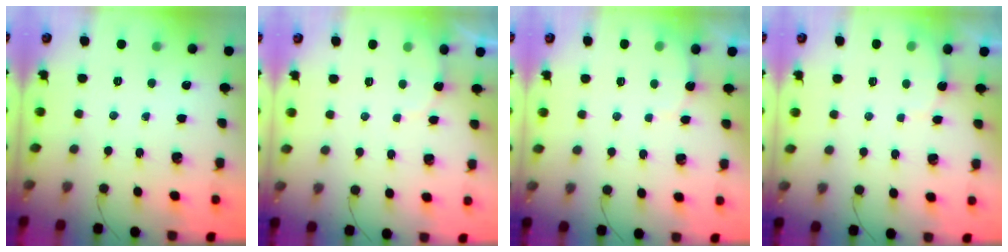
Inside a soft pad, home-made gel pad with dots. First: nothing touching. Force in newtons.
{"total": 4.8, "press": 4.7, "slide": 0.6}
{"total": 3.0, "press": 2.9, "slide": 0.7}
{"total": 3.0, "press": 2.9, "slide": 0.7}